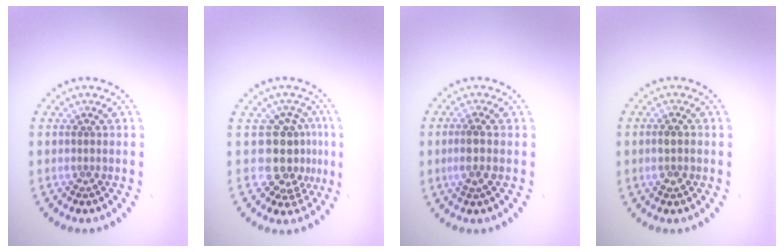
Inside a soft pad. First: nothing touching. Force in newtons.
{"total": 4.3, "press": 3.5, "slide": 2.4}
{"total": 1.8, "press": 1.6, "slide": 0.9}
{"total": 1.4, "press": 1.4, "slide": 0.5}